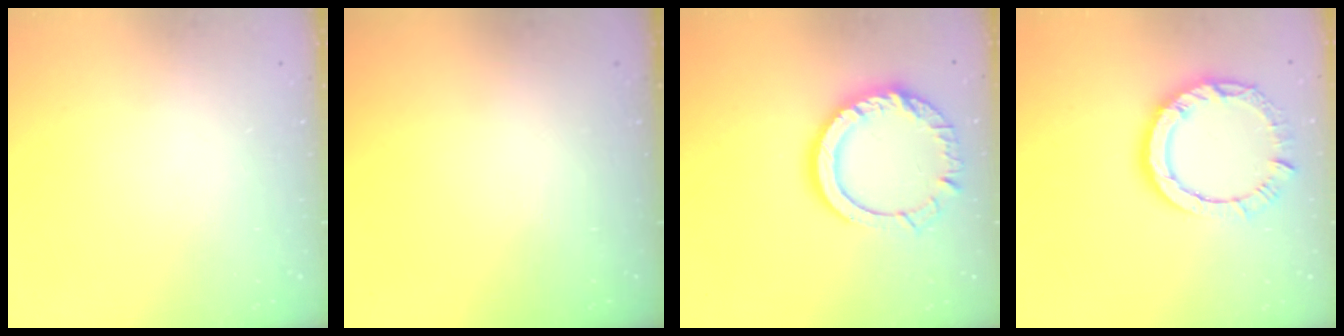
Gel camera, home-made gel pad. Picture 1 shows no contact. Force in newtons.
{"total": 0.0}
{"total": 15.6, "press": 15.5, "slide": 1.4}
{"total": 11.7, "press": 11.6, "slide": 1.4}